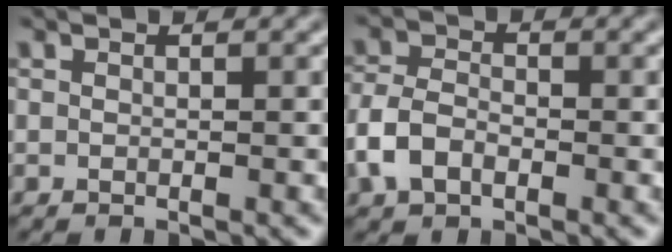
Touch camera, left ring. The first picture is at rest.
{"total": 3.6, "force": [-1.5, 2.3, 2.2], "torque": [-0.050, 0.002, -0.038]}